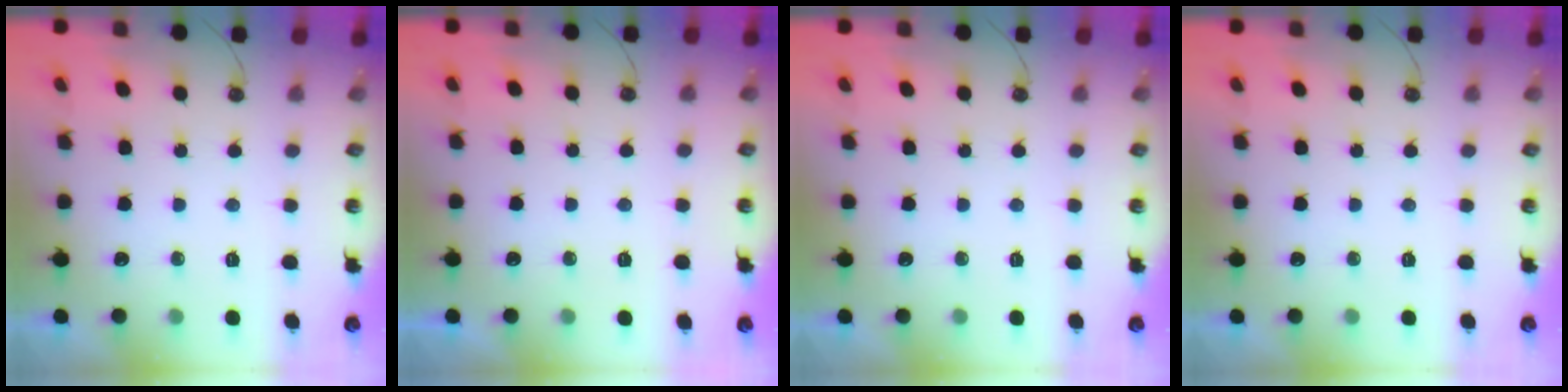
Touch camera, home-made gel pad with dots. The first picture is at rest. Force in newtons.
{"total": 0.0}
{"total": 0.0}
{"total": 0.0}